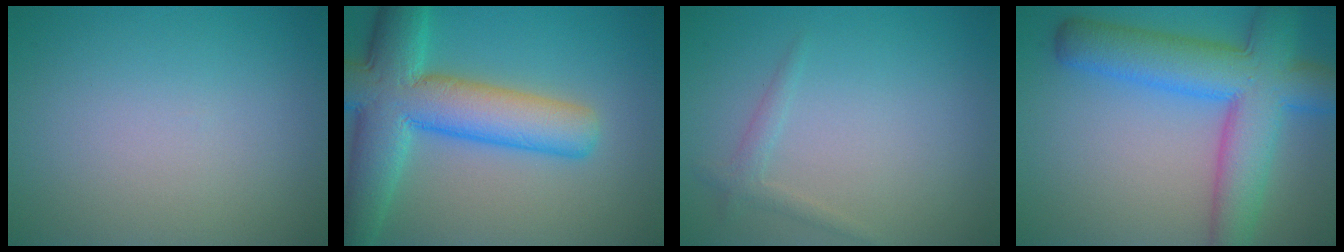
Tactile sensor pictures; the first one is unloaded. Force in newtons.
{"total": 10.1, "press": 10.1, "slide": 0.5}
{"total": 1.2, "press": 1.2, "slide": 0.1}
{"total": 9.7, "press": 9.7, "slide": 0.5}